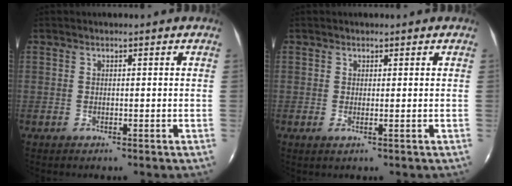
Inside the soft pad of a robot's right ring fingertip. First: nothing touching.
{"total": 0.8, "force": [0.3, -0.3, 0.7], "torque": [-0.017, -0.003, 0.003]}